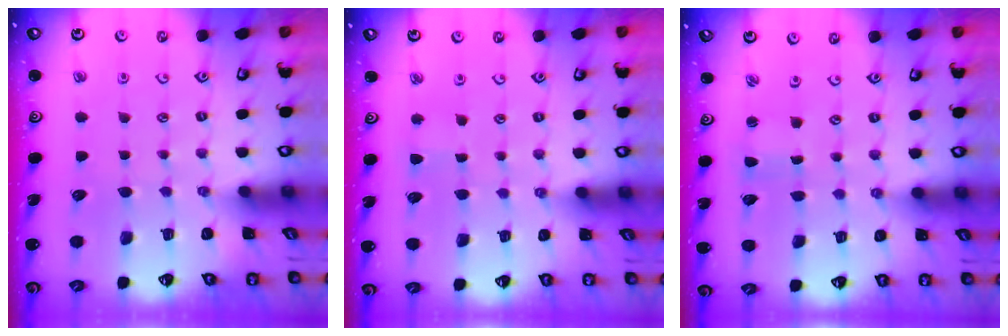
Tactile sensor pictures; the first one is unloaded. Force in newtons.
{"total": 2.3, "press": 2.3, "slide": 0.4}
{"total": 1.5, "press": 1.5, "slide": 0.0}